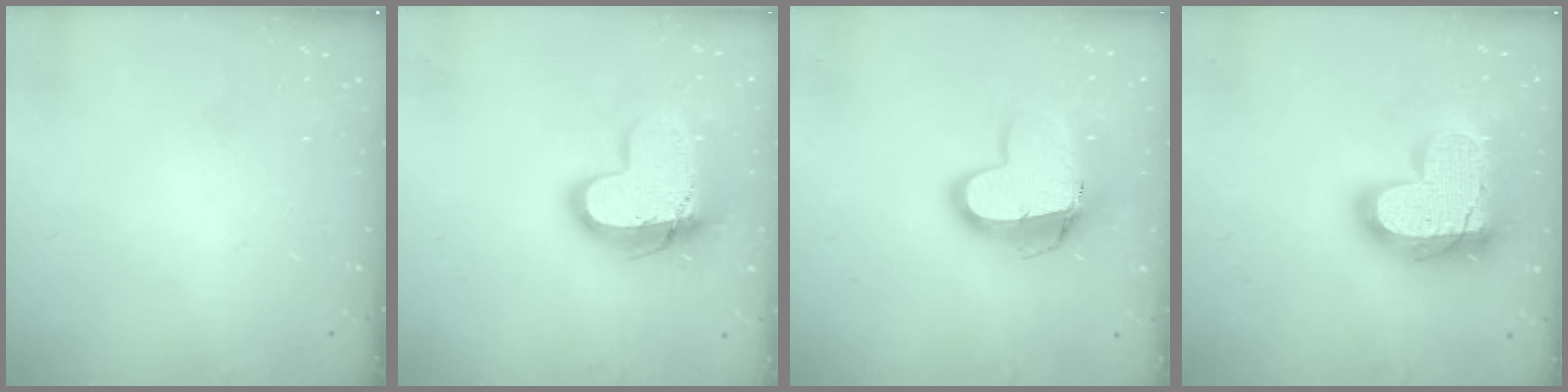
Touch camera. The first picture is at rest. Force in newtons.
{"total": 16.3, "press": 16.3, "slide": 1.3}
{"total": 13.5, "press": 13.5, "slide": 1.2}
{"total": 23.4, "press": 23.3, "slide": 1.7}